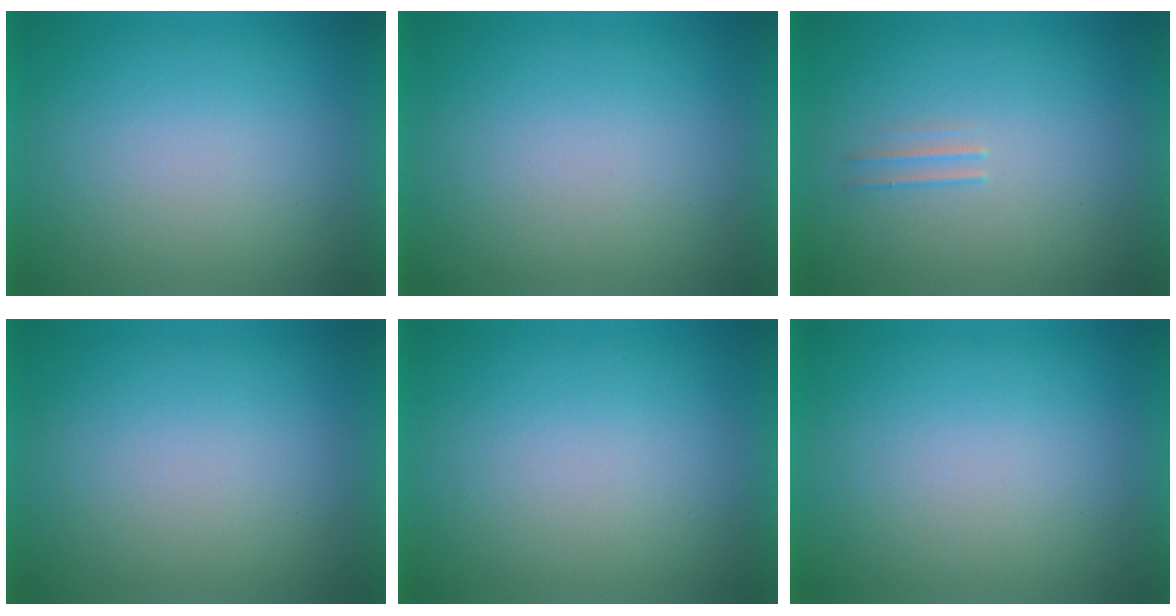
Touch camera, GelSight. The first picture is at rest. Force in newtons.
{"total": 0.0}
{"total": 1.9}
{"total": 0.0}
{"total": 0.0}
{"total": 0.0}